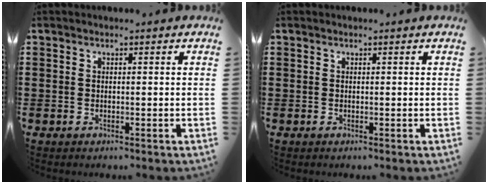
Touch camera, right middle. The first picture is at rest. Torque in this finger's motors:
{"motor_torque": [0.00, -0.05, 0.00, 0.00]}